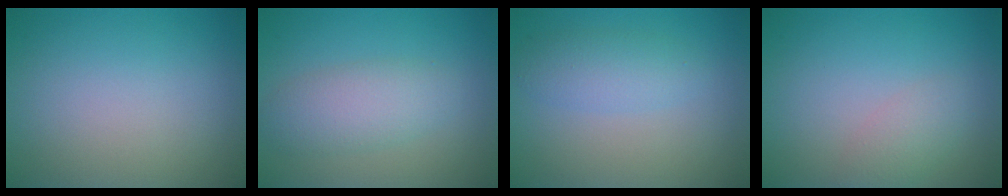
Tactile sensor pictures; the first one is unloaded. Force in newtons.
{"total": 3.6, "press": 3.6, "slide": 0.1}
{"total": 2.4, "press": 2.4, "slide": 0.3}
{"total": 2.0, "press": 2.0, "slide": 0.1}